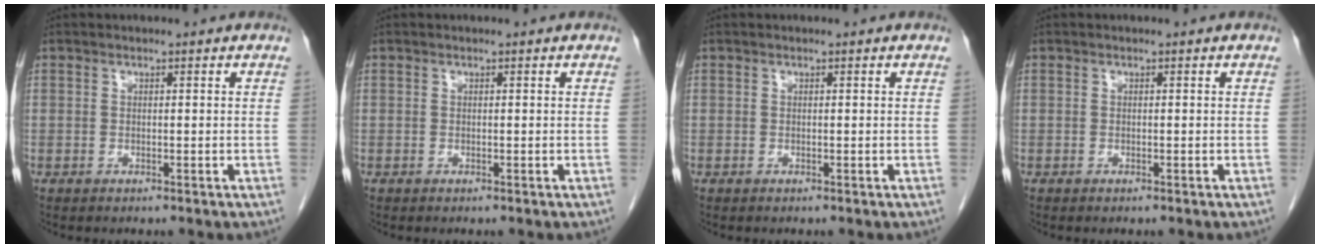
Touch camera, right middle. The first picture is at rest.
{"total": 0.0}
{"total": 0.0}
{"total": 0.0}